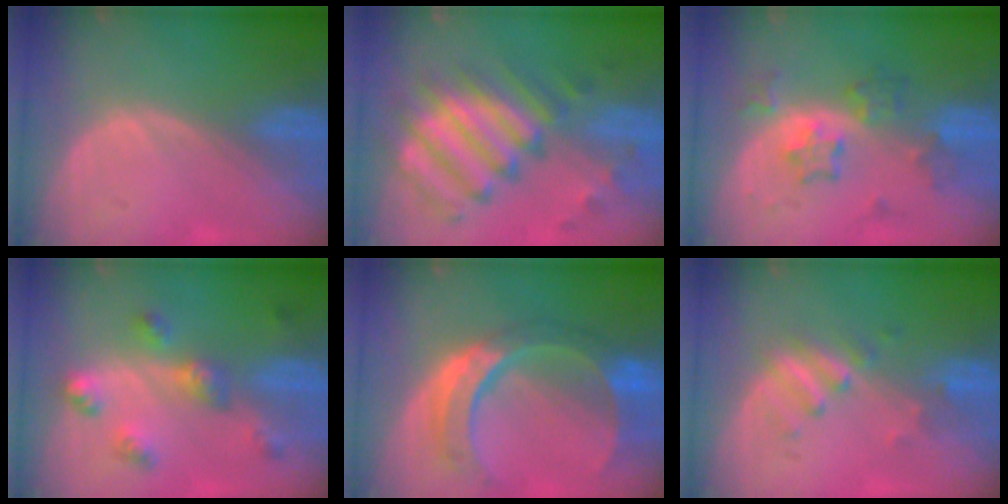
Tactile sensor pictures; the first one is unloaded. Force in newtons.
{"total": 11.6, "press": 10.5, "slide": 5.0}
{"total": 5.9, "press": 5.9, "slide": 0.3}
{"total": 6.5, "press": 5.8, "slide": 3.0}
{"total": 10.9, "press": 9.2, "slide": 6.0}
{"total": 3.6, "press": 3.6, "slide": 0.5}